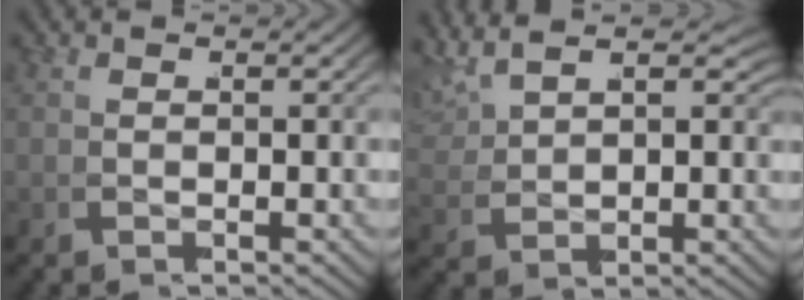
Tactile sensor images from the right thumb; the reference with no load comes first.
{"total": 2.8, "force": [2.5, 1.1, 0.7], "torque": [-0.022, 0.006, 0.051]}